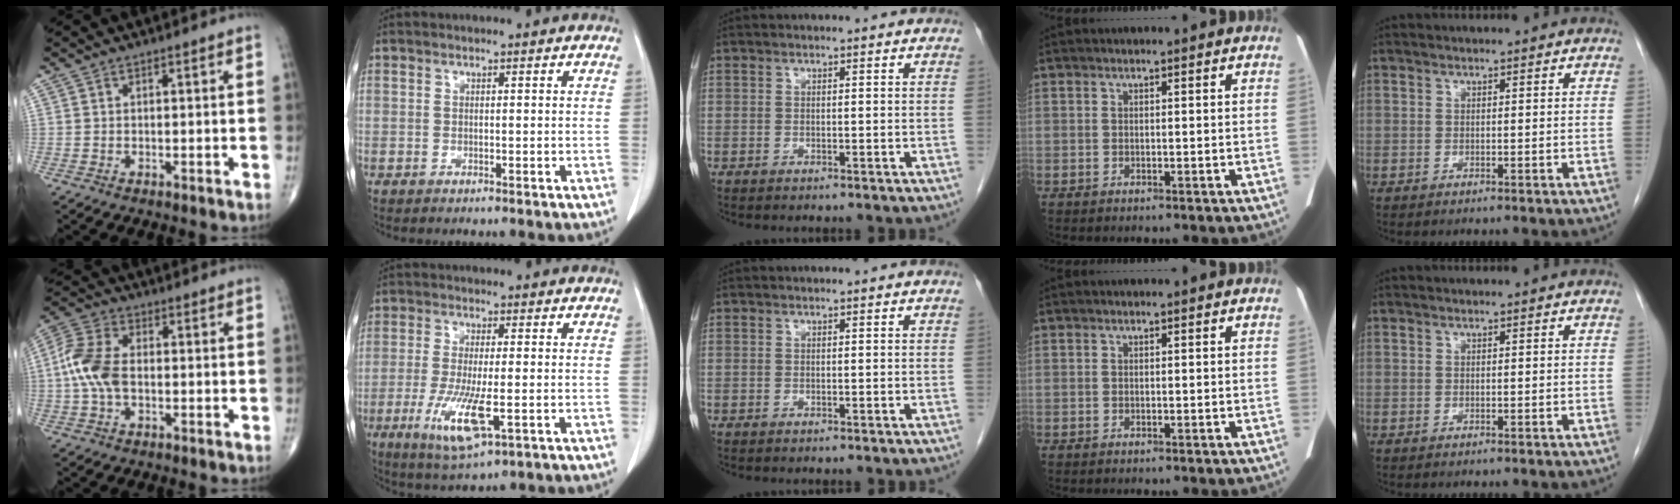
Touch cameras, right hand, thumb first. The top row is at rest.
{"thumb": {"total": 9.6, "force": [-0.6, 5.7, 7.7], "torque": [-0.173, 0.023, -0.018]}, "index": {"total": 9.3, "force": [-3.0, 1.7, 8.7], "torque": [-0.170, -0.027, -0.050]}}